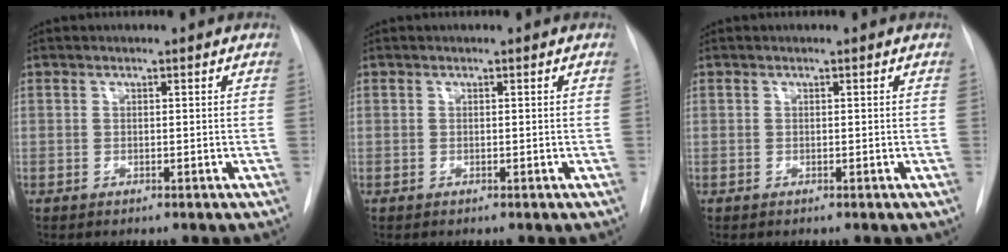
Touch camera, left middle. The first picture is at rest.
{"total": 0.0}
{"total": 0.0}